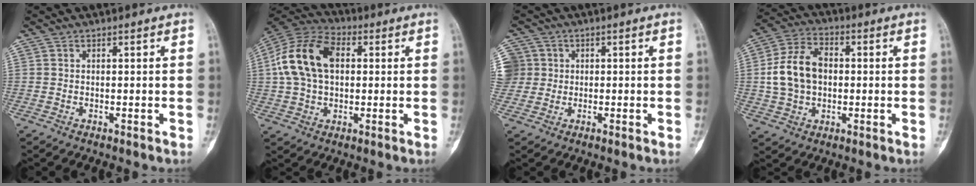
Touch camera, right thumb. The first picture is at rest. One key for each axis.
{"total": 15.8, "fx": 2.4, "fy": 10.3, "fz": 11.7, "tx": -0.220, "ty": 0.027, "tz": 0.037}
{"total": 7.0, "fx": 0.9, "fy": 6.9, "fz": 1.1, "tx": -0.015, "ty": 0.025, "tz": 0.019}
{"total": 12.0, "fx": 0.3, "fy": 8.6, "fz": 8.5, "tx": -0.150, "ty": 0.021, "tz": 0.004}